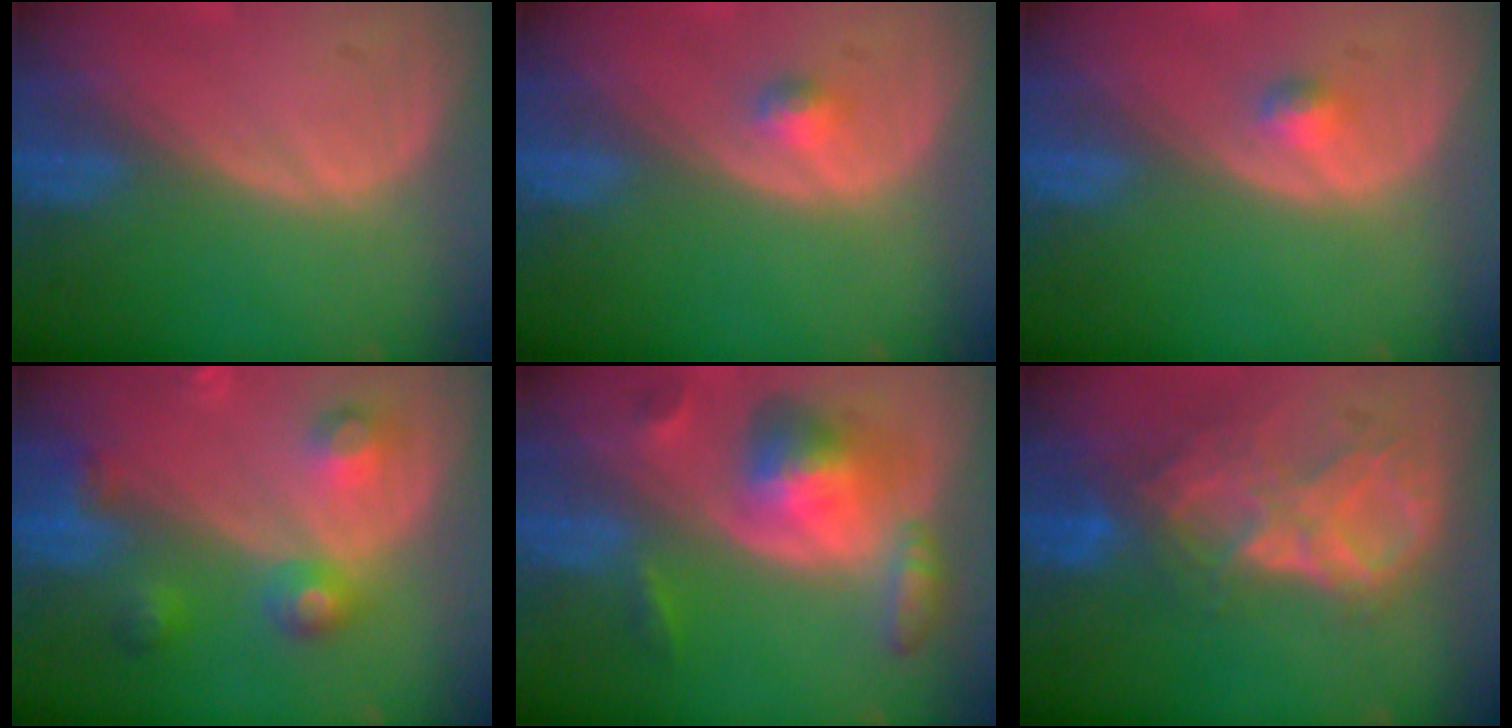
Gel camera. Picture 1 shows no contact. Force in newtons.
{"total": 1.7, "press": 1.4, "slide": 0.8}
{"total": 1.7, "press": 1.4, "slide": 0.8}
{"total": 6.0, "press": 6.0, "slide": 0.3}
{"total": 7.3, "press": 7.3, "slide": 0.5}
{"total": 8.7, "press": 7.7, "slide": 4.1}